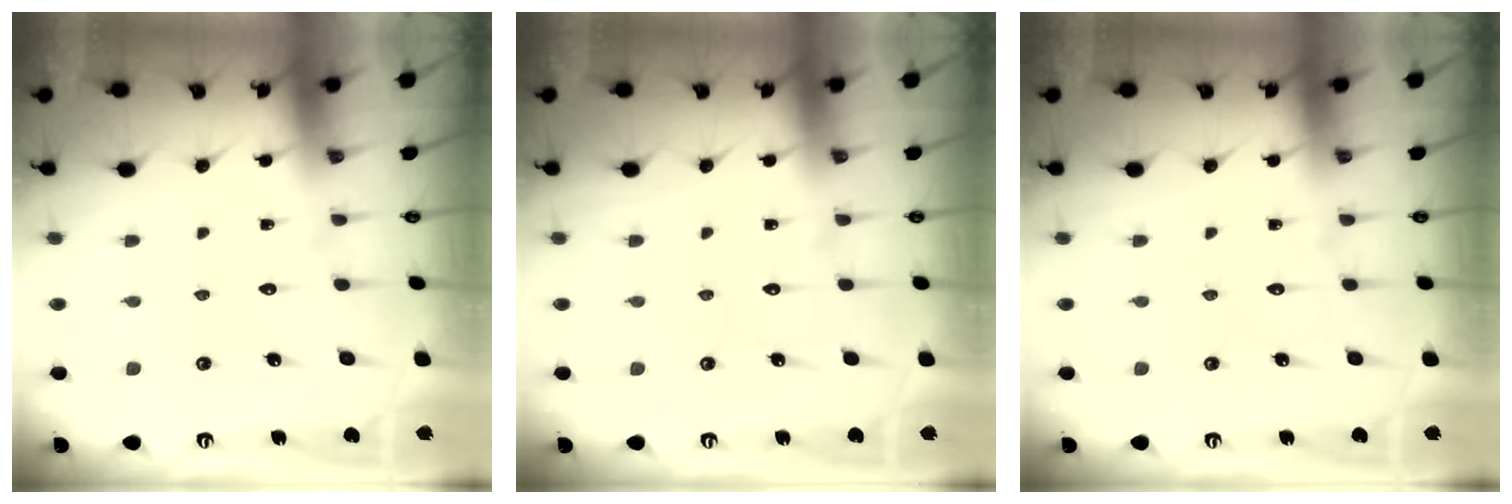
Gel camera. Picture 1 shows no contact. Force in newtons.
{"total": 0.0}
{"total": 0.0}